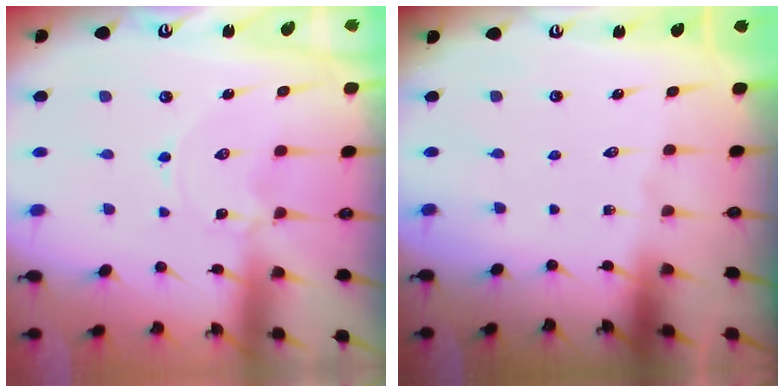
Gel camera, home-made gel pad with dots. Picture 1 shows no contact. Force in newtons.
{"total": 0.0}